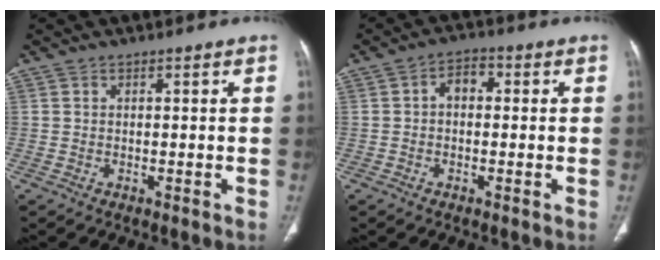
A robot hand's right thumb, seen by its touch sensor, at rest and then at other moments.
{"total": 5.9, "force": [0.1, 4.0, 4.2], "torque": [-0.042, 0.025, -0.014]}